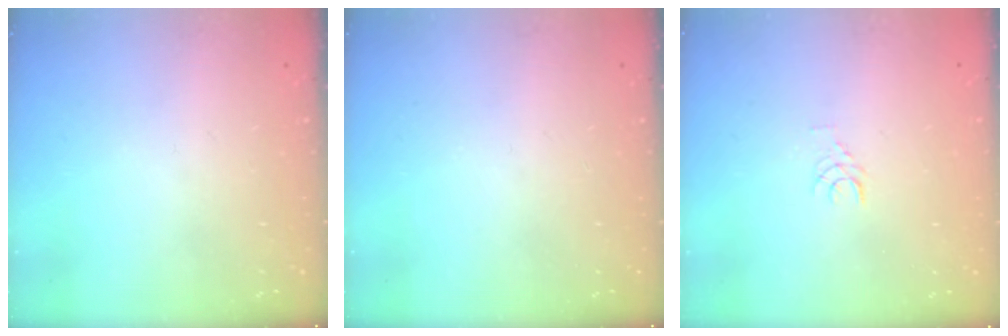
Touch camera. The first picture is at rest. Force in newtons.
{"total": 0.0}
{"total": 3.6, "press": 3.6, "slide": 0.3}